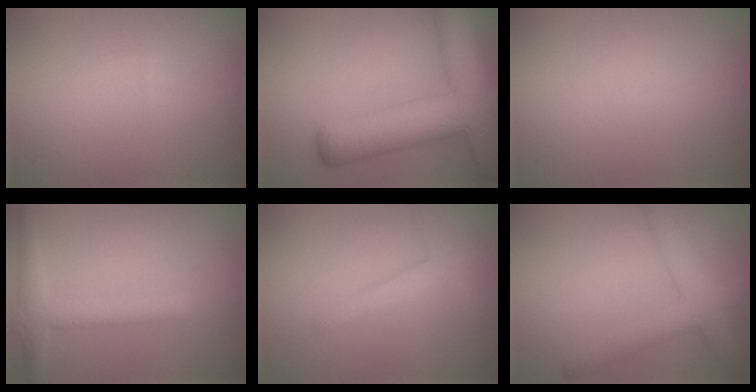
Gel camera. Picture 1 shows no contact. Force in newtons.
{"total": 10.7, "press": 10.7, "slide": 0.6}
{"total": 0.0}
{"total": 3.0, "press": 3.0, "slide": 0.1}
{"total": 1.8, "press": 1.8, "slide": 0.1}
{"total": 4.5, "press": 4.5, "slide": 0.1}